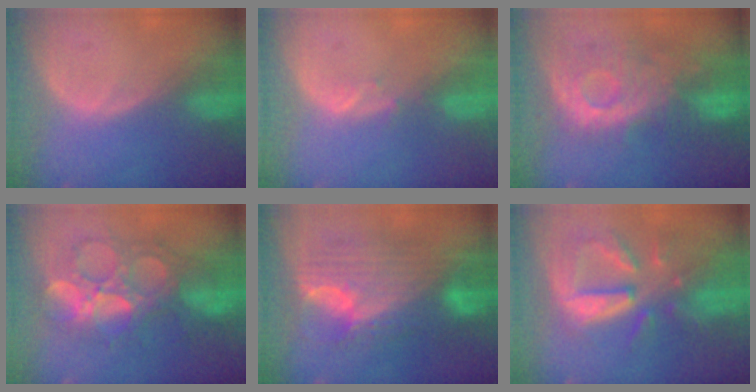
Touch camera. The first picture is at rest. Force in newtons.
{"total": 1.4, "press": 1.2, "slide": 0.6}
{"total": 10.4, "press": 9.8, "slide": 3.3}
{"total": 10.2, "press": 10.1, "slide": 0.7}
{"total": 11.5, "press": 11.5, "slide": 1.1}
{"total": 10.7, "press": 9.4, "slide": 5.1}